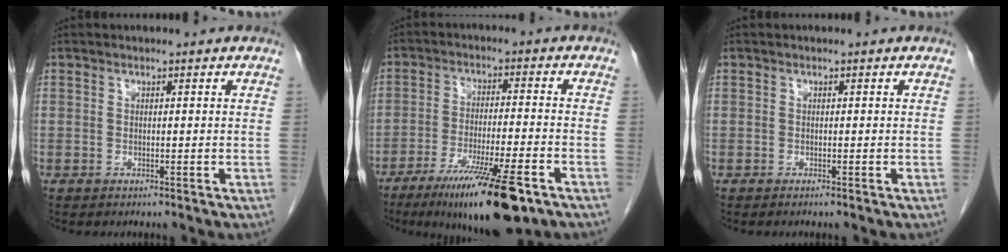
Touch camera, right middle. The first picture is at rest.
{"total": 14.9, "force": [-9.4, 1.6, 11.5], "torque": [-0.174, -0.035, -0.152]}
{"total": 0.0}